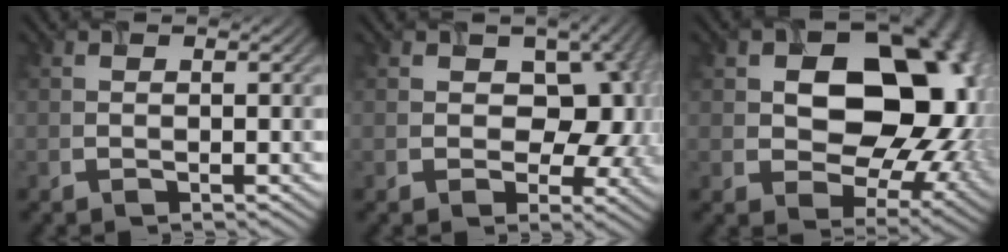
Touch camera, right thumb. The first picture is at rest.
{"total": 9.9, "force": [0.8, 6.8, 7.2], "torque": [-0.086, -0.010, 0.011]}
{"total": 18.2, "force": [2.8, 12.7, 12.7], "torque": [-0.141, 0.009, 0.049]}